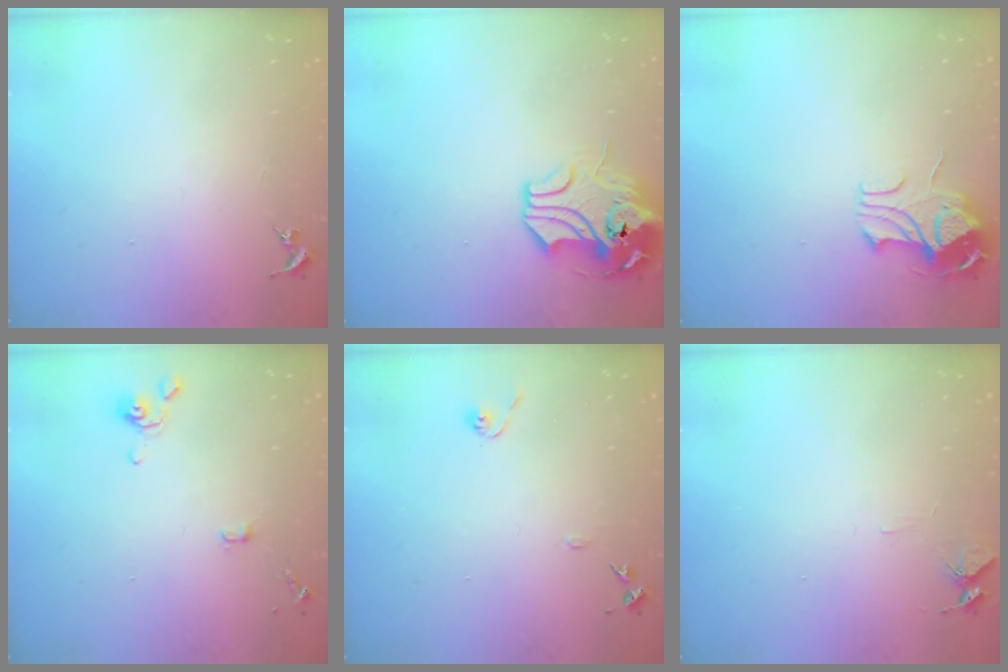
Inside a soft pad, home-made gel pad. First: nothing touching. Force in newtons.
{"total": 12.0, "press": 11.8, "slide": 2.2}
{"total": 10.0, "press": 9.9, "slide": 0.6}
{"total": 4.6, "press": 4.6, "slide": 0.7}
{"total": 7.9, "press": 7.9, "slide": 0.8}
{"total": 5.4, "press": 5.4, "slide": 0.6}